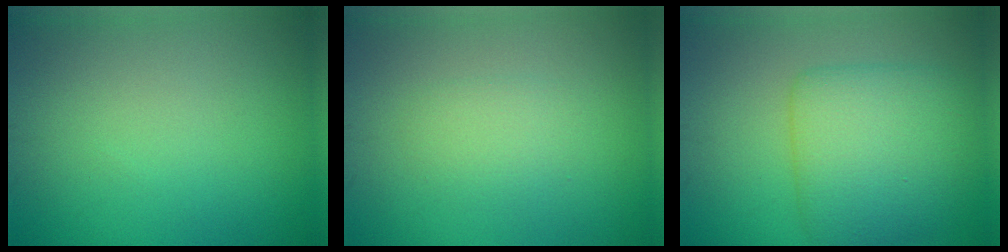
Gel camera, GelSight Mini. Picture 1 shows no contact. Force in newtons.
{"total": 1.8, "press": 1.8, "slide": 0.1}
{"total": 6.3, "press": 6.3, "slide": 0.1}